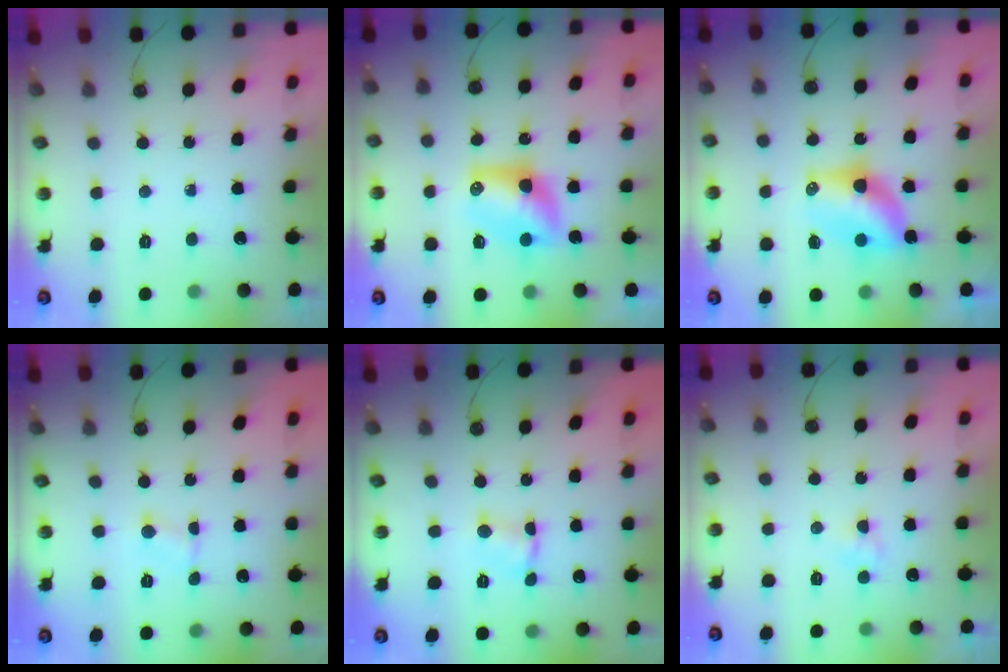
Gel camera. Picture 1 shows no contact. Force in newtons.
{"total": 8.5, "press": 8.4, "slide": 0.8}
{"total": 9.5, "press": 8.5, "slide": 4.2}
{"total": 0.9, "press": 0.9, "slide": 0.3}
{"total": 2.5, "press": 2.5, "slide": 0.2}
{"total": 3.0, "press": 2.9, "slide": 0.4}